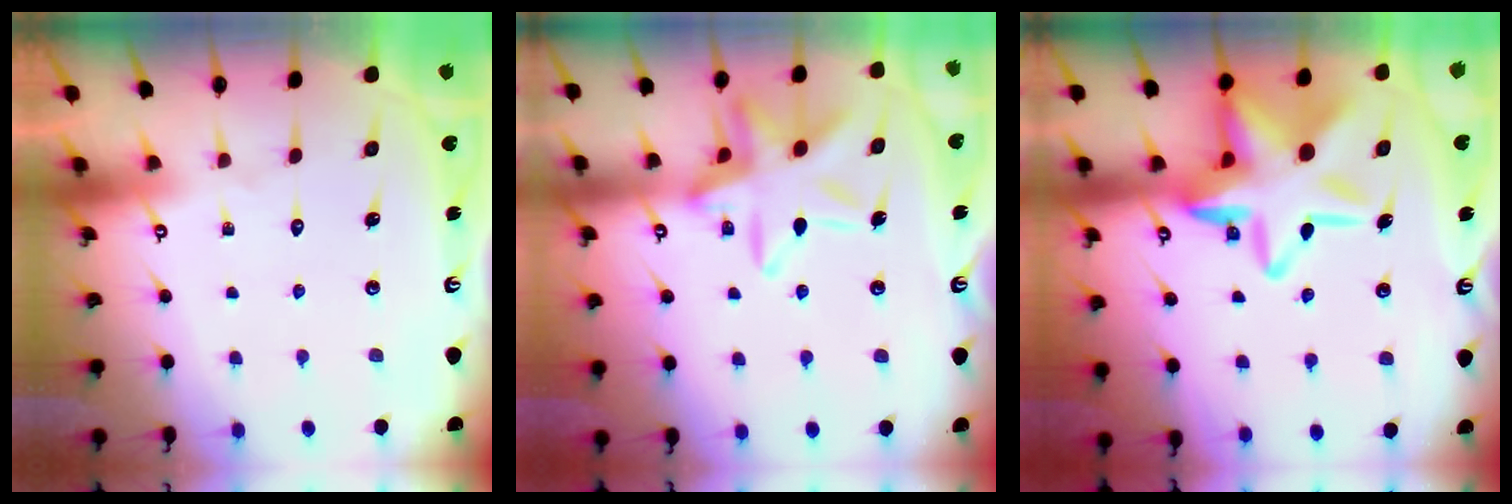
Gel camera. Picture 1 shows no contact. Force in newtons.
{"total": 15.0, "press": 15.0, "slide": 1.1}
{"total": 19.0, "press": 18.9, "slide": 2.4}